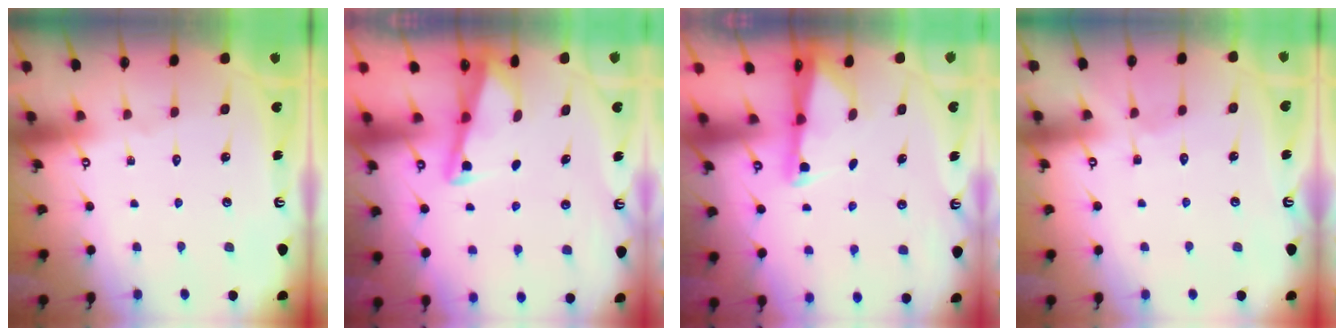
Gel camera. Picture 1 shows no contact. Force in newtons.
{"total": 2.9, "press": 2.9, "slide": 0.3}
{"total": 1.8, "press": 1.8, "slide": 0.4}
{"total": 2.6, "press": 2.5, "slide": 0.3}